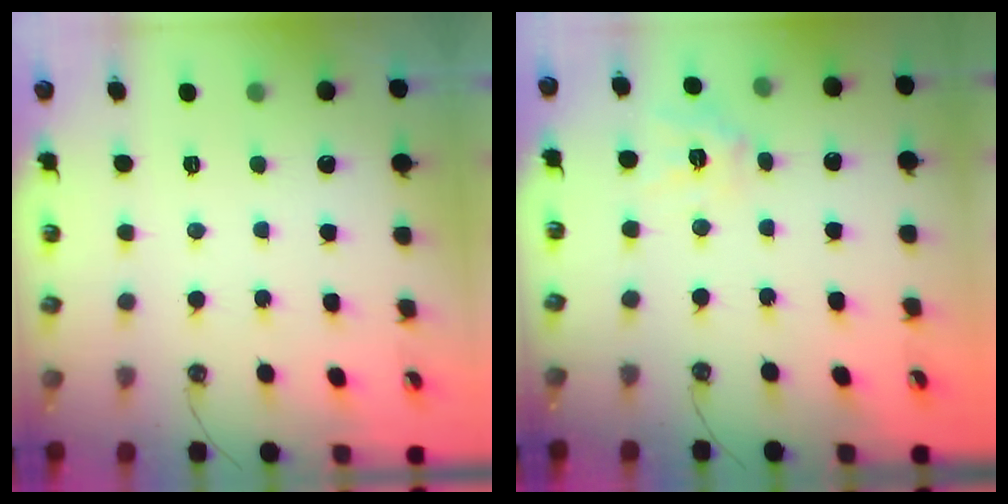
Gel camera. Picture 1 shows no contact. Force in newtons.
{"total": 10.1, "press": 10.1, "slide": 0.6}